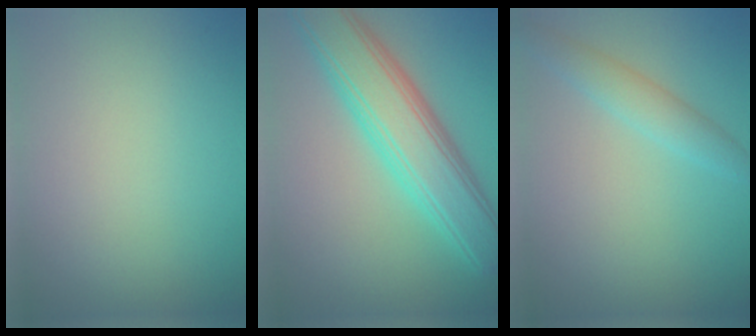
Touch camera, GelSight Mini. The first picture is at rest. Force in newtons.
{"total": 7.8, "press": 7.8, "slide": 0.2}
{"total": 2.4, "press": 2.4, "slide": 0.0}